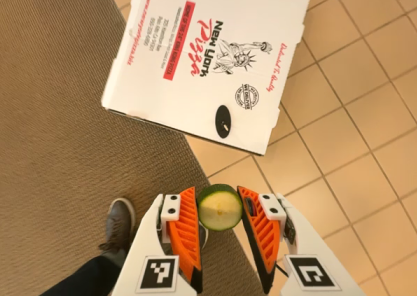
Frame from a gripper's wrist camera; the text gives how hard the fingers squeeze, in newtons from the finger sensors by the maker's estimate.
{"total": 7.6, "left": 7.3, "right": 7.8}